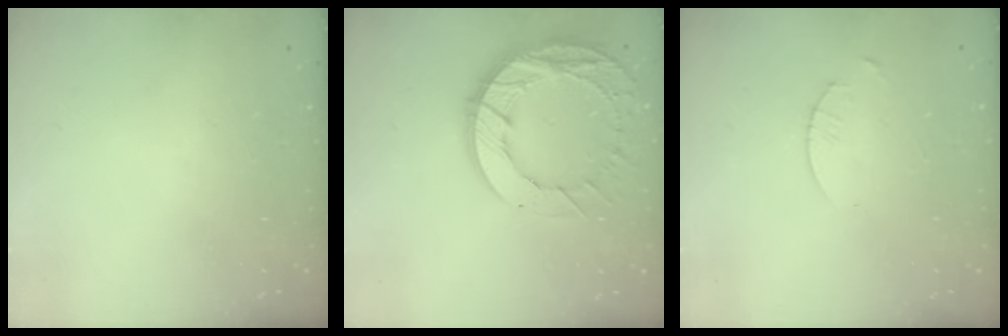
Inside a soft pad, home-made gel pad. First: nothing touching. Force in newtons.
{"total": 16.4, "press": 16.4, "slide": 1.3}
{"total": 1.7, "press": 1.6, "slide": 0.2}